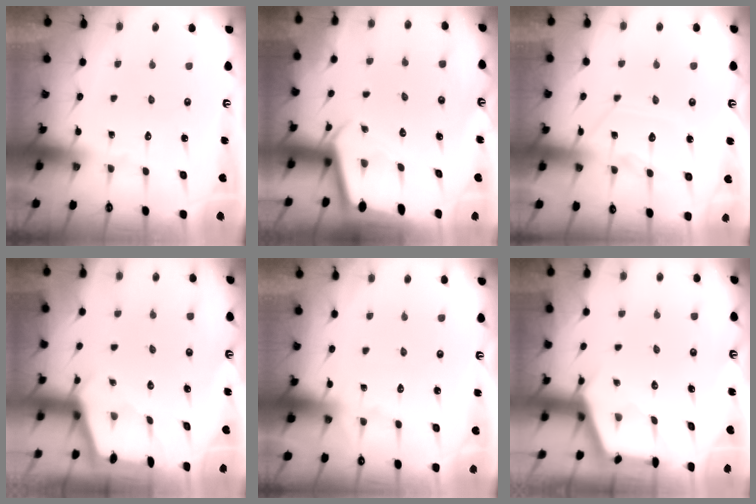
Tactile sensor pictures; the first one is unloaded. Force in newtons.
{"total": 2.4, "press": 2.4, "slide": 0.1}
{"total": 11.4, "press": 11.3, "slide": 1.0}
{"total": 2.3, "press": 2.3, "slide": 0.3}
{"total": 5.1, "press": 5.1, "slide": 0.6}
{"total": 2.6, "press": 2.6, "slide": 0.4}